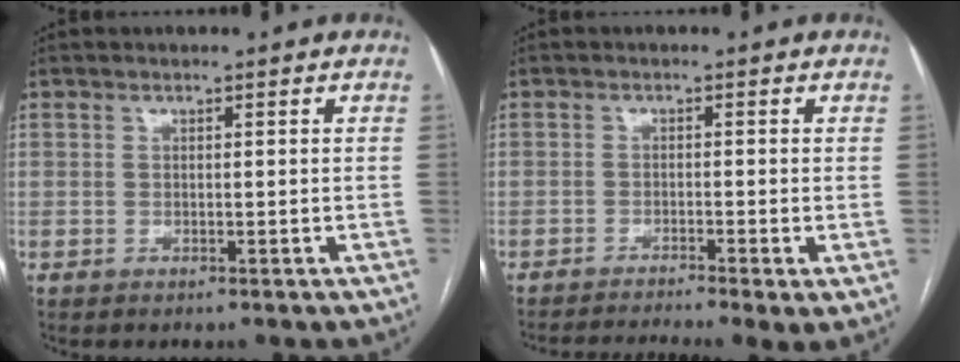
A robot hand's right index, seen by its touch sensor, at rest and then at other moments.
{"total": 8.1, "force": [-5.9, 0.3, 5.6], "torque": [-0.084, -0.007, -0.094]}